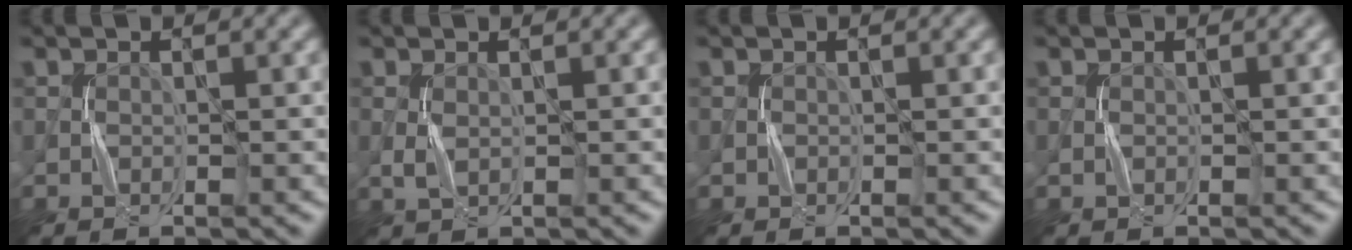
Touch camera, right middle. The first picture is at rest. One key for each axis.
{"total": 0.8, "fx": 0.2, "fy": 0.3, "fz": 0.7, "tx": -0.027, "ty": -0.001, "tz": 0.009}
{"total": 0.0}
{"total": 0.0}